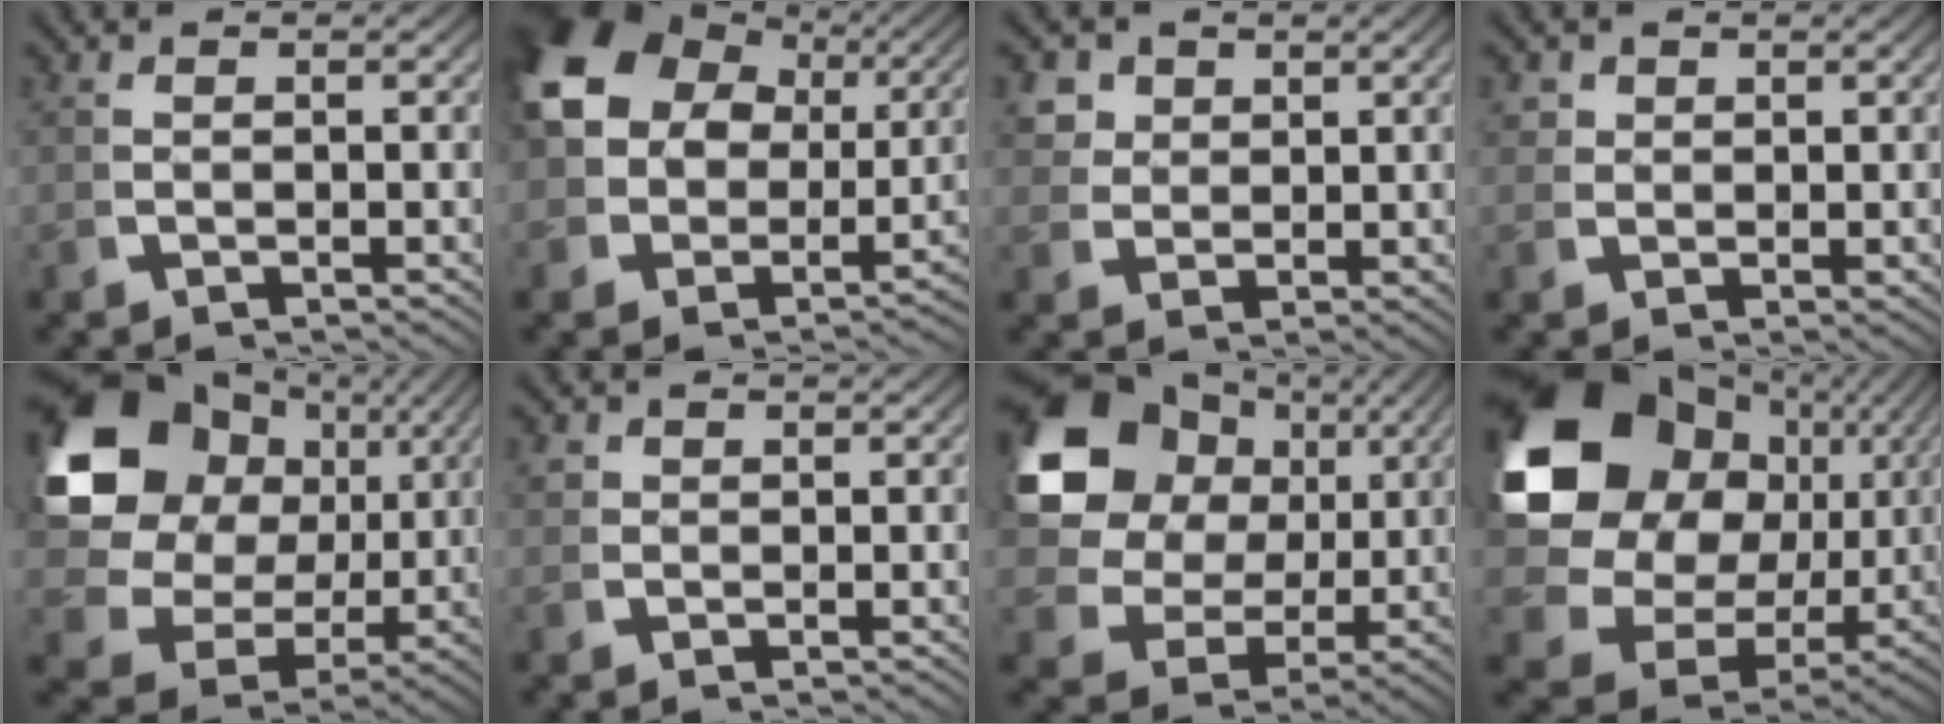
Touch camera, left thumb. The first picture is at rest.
{"total": 10.7, "force": [0.5, 8.6, 6.3], "torque": [-0.149, -0.025, 0.021]}
{"total": 4.8, "force": [2.1, 3.7, 2.2], "torque": [-0.035, -0.006, 0.041]}
{"total": 2.1, "force": [1.0, 1.6, 0.9], "torque": [-0.010, -0.008, 0.024]}
{"total": 17.4, "force": [1.7, 13.2, 11.2], "torque": [-0.253, -0.036, 0.047]}
{"total": 1.5, "force": [0.7, 1.3, 0.5], "torque": [-0.007, -0.005, 0.016]}
{"total": 14.3, "force": [2.3, 10.8, 9.0], "torque": [-0.209, -0.030, 0.054]}
{"total": 22.8, "force": [0.9, 17.1, 15.1], "torque": [-0.322, -0.048, 0.037]}